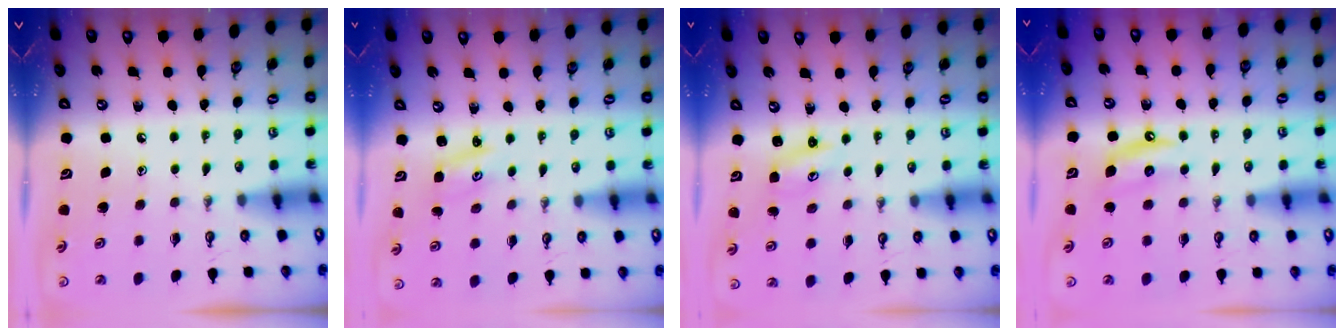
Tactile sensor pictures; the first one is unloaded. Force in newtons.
{"total": 1.6, "press": 1.6, "slide": 0.2}
{"total": 2.1, "press": 2.0, "slide": 0.3}
{"total": 5.0, "press": 5.0, "slide": 0.5}